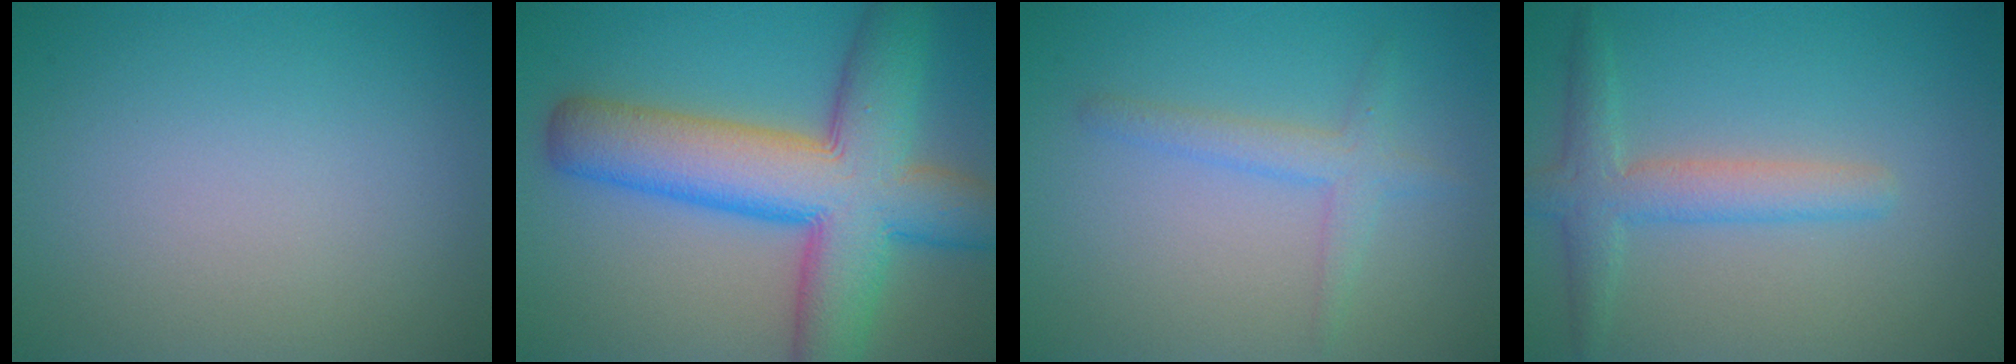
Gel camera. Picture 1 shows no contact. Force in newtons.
{"total": 12.1, "press": 12.1, "slide": 0.5}
{"total": 2.3, "press": 2.3, "slide": 0.1}
{"total": 3.4, "press": 3.4, "slide": 0.2}